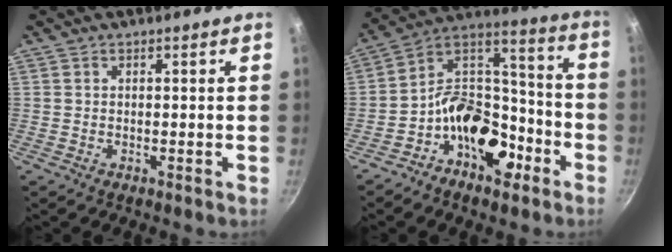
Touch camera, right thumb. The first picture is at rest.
{"total": 16.5, "force": [-8.0, 10.4, 10.1], "torque": [-0.108, 0.090, -0.146]}